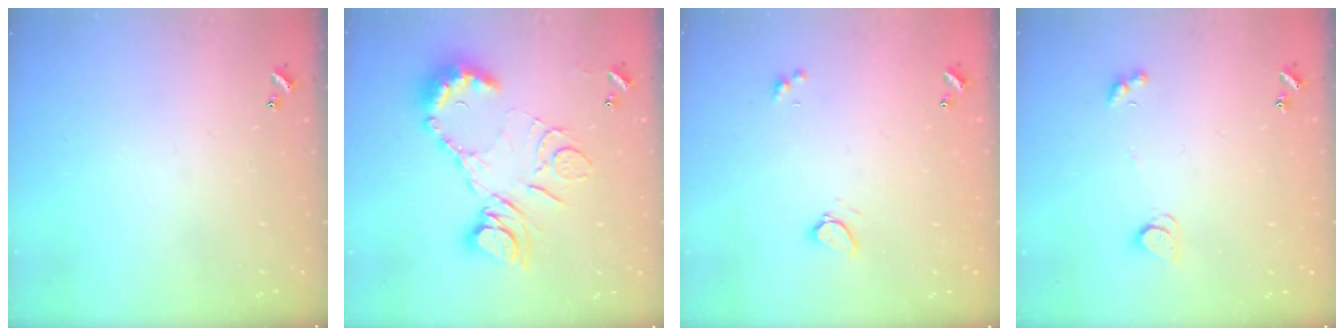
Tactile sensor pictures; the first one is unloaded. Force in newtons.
{"total": 15.8, "press": 15.7, "slide": 1.7}
{"total": 1.3, "press": 1.3, "slide": 0.2}
{"total": 2.2, "press": 2.1, "slide": 0.4}